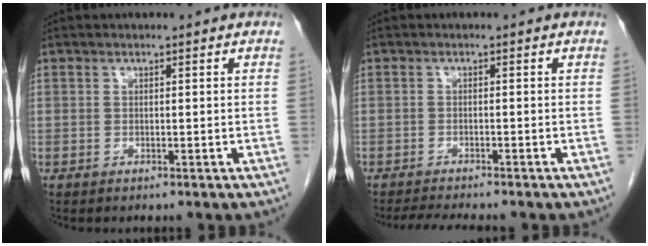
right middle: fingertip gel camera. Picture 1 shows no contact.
{"total": 4.8, "force": [-4.3, 0.1, 2.0], "torque": [-0.032, -0.015, -0.067]}